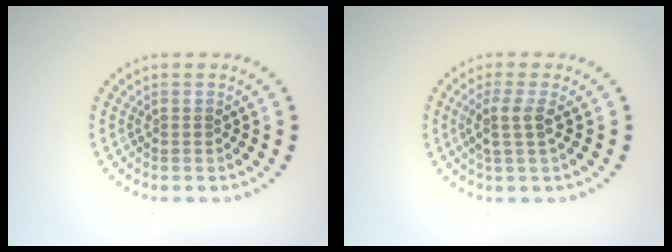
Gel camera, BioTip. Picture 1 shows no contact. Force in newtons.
{"total": 2.4, "press": 1.8, "slide": 1.5}